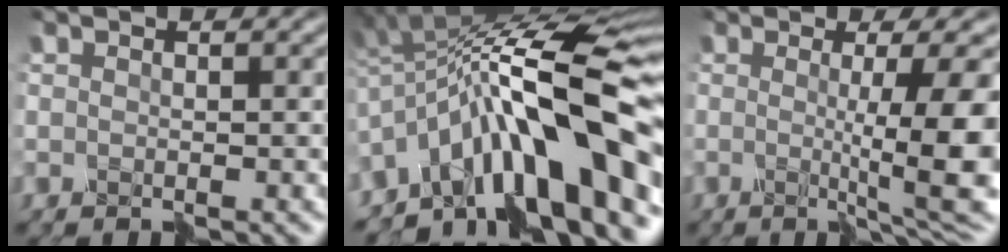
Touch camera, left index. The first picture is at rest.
{"total": 14.0, "force": [-5.0, 3.9, 12.5], "torque": [-0.177, 0.046, -0.089]}
{"total": 8.1, "force": [-0.3, 1.4, 8.0], "torque": [-0.104, -0.003, -0.007]}